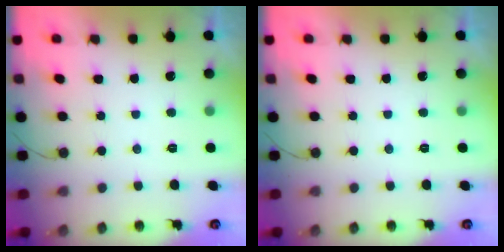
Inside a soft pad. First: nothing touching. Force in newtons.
{"total": 0.0}